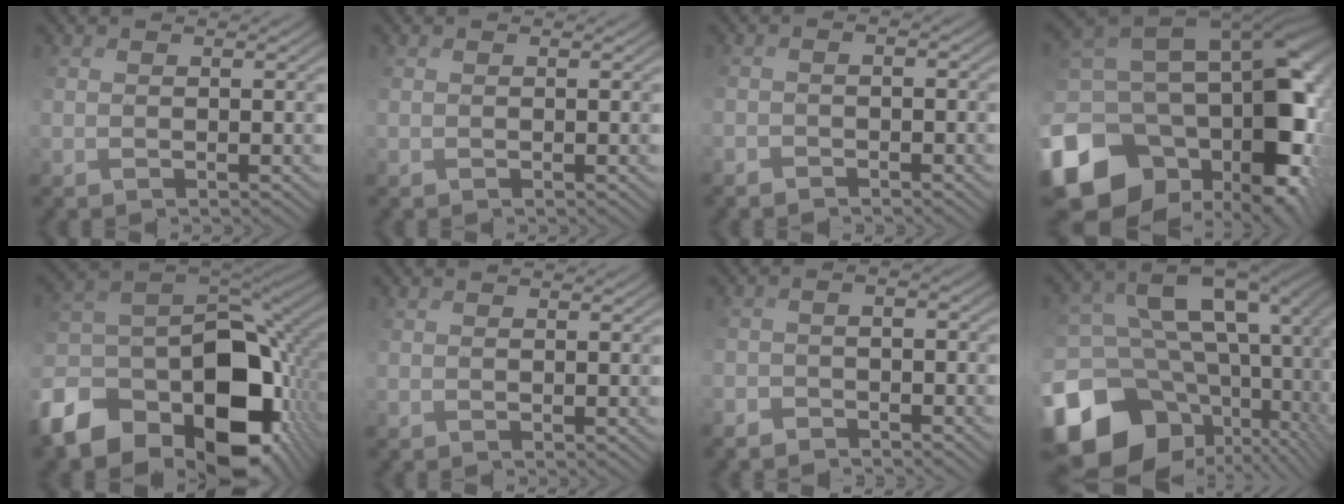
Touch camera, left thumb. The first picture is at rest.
{"total": 0.0}
{"total": 2.3, "force": [-2.1, 0.5, 0.8], "torque": [-0.008, 0.001, -0.041]}
{"total": 19.3, "force": [-4.7, 13.6, 12.8], "torque": [-0.254, -0.029, -0.059]}
{"total": 18.2, "force": [-7.4, 11.7, 11.9], "torque": [-0.259, -0.047, -0.099]}
{"total": 0.0}
{"total": 3.3, "force": [-3.1, 0.6, 1.1], "torque": [-0.017, -0.001, -0.063]}
{"total": 18.8, "force": [-0.6, 13.8, 12.7], "torque": [-0.251, -0.047, 0.063]}